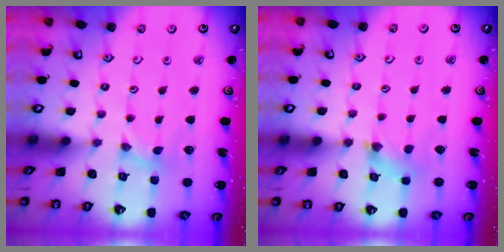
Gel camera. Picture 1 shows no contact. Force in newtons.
{"total": 2.7, "press": 2.7, "slide": 0.4}